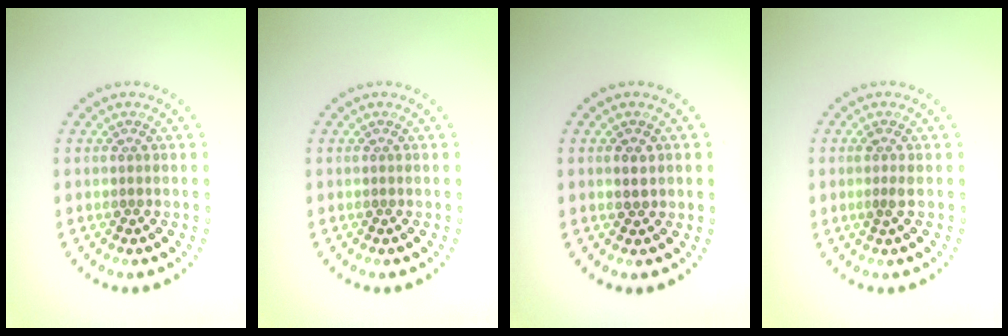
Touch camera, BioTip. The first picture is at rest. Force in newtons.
{"total": 0.0}
{"total": 1.0, "press": 1.0, "slide": 0.2}
{"total": 1.1, "press": 0.9, "slide": 0.6}